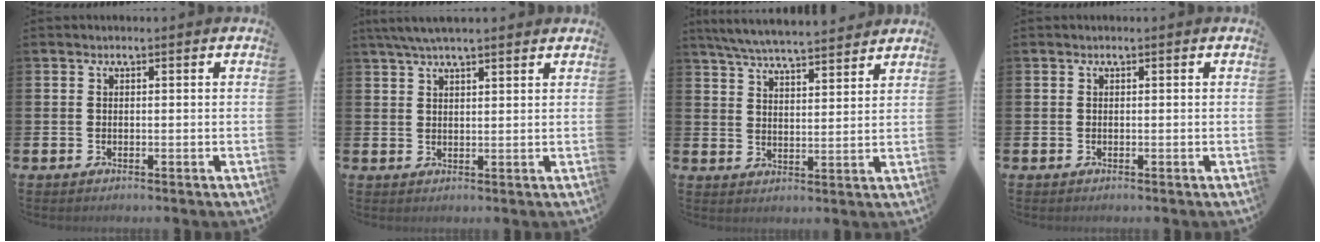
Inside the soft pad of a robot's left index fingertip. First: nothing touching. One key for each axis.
{"total": 4.4, "fx": 3.8, "fy": 0.8, "fz": 2.2, "tx": -0.048, "ty": -0.006, "tz": 0.068}
{"total": 6.3, "fx": 6.1, "fy": 0.3, "fz": 1.3, "tx": -0.050, "ty": -0.036, "tz": 0.110}
{"total": 0.0}